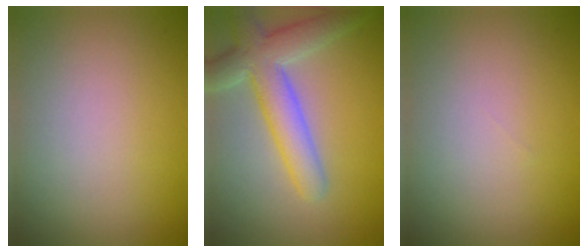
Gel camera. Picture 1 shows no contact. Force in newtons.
{"total": 5.7, "press": 5.6, "slide": 0.7}
{"total": 0.0}